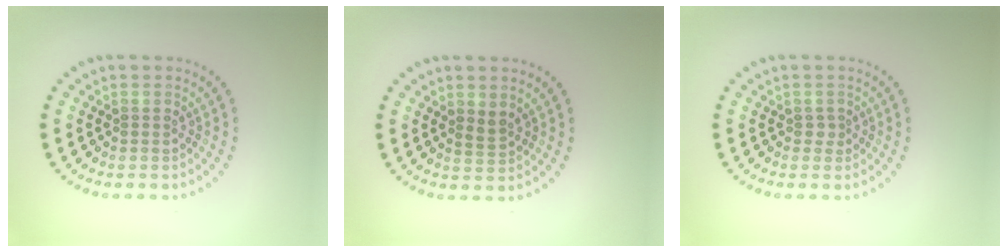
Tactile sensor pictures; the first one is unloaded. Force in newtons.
{"total": 1.2, "press": 1.0, "slide": 0.7}
{"total": 0.9, "press": 0.6, "slide": 0.6}